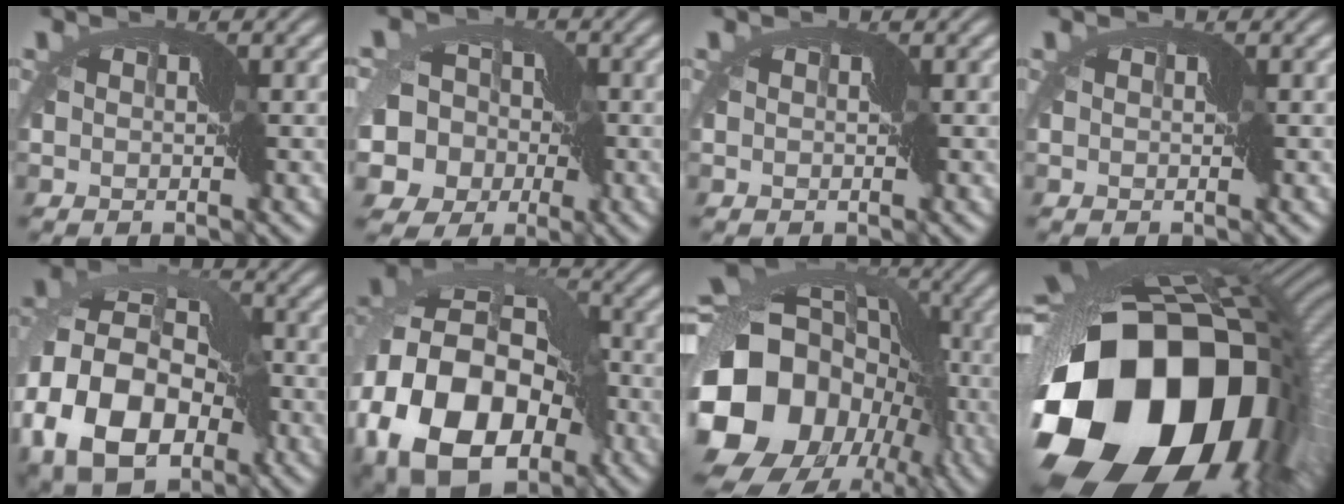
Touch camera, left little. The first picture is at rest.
{"total": 11.7, "force": [-2.8, 10.2, 5.0], "torque": [-0.093, -0.015, -0.075]}
{"total": 0.0}
{"total": 0.0}
{"total": 12.1, "force": [-4.5, 8.5, 7.4], "torque": [-0.163, -0.003, -0.093]}
{"total": 15.6, "force": [-5.4, 10.9, 9.7], "torque": [-0.203, -0.001, -0.108]}
{"total": 21.5, "force": [-6.0, 18.2, 9.7], "torque": [-0.198, -0.015, -0.148]}
{"total": 20.7, "force": [-6.1, 13.5, 14.5], "torque": [-0.316, -0.080, -0.078]}